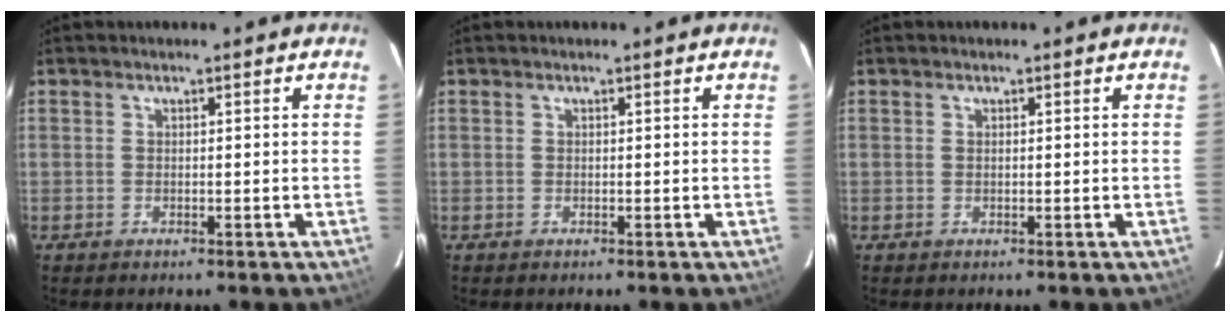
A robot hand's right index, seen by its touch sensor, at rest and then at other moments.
{"total": 0.0}
{"total": 0.0}